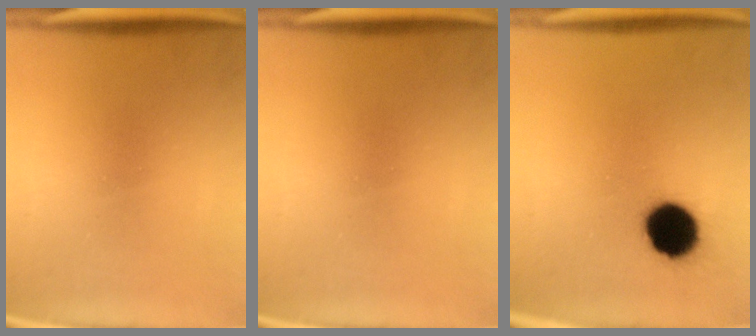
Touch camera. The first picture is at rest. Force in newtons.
{"total": 0.0}
{"total": 11.5}